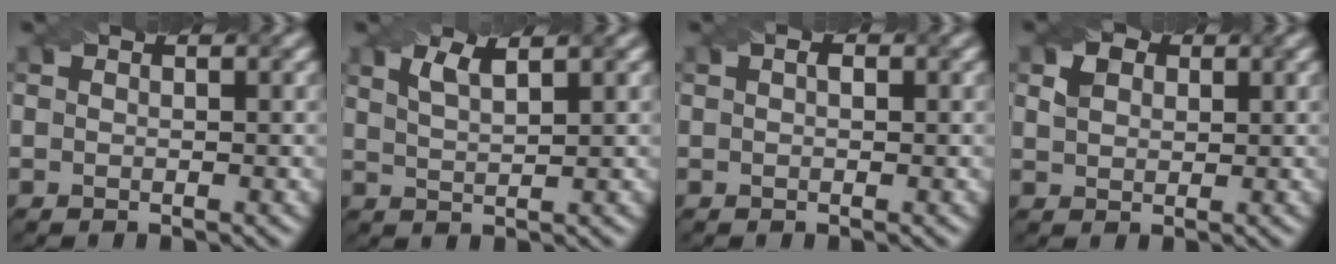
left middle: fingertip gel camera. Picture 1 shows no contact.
{"total": 2.5, "force": [1.6, 0.6, 1.9], "torque": [-0.036, 0.001, 0.031]}
{"total": 0.8, "force": [0.2, 0.4, 0.7], "torque": [-0.013, 0.003, 0.004]}
{"total": 2.1, "force": [0.8, 1.6, 1.1], "torque": [-0.024, 0.002, 0.017]}